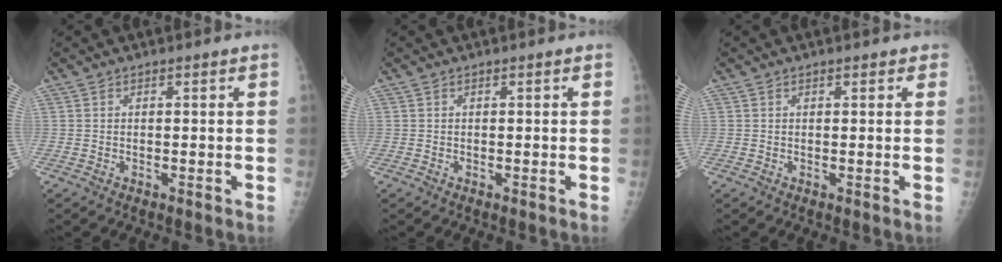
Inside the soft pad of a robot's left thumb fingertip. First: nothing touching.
{"total": 0.0}
{"total": 1.2, "force": [0.8, 0.7, 0.6], "torque": [0.003, -0.002, 0.005]}